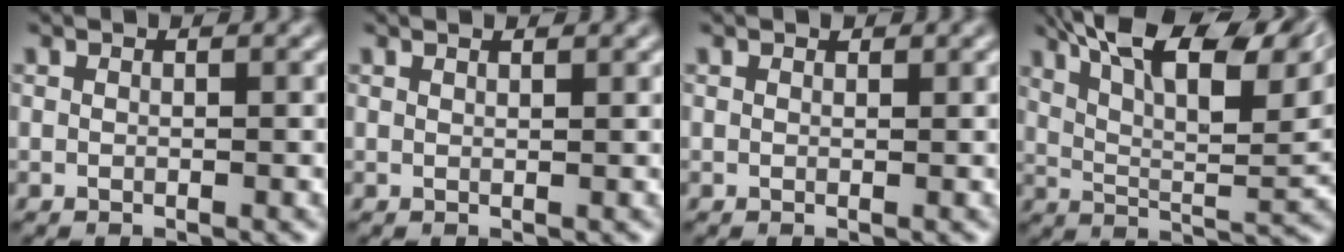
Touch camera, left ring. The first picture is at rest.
{"total": 1.4, "force": [1.0, 0.6, 0.7], "torque": [0.001, 0.015, -0.004]}
{"total": 0.8, "force": [0.7, 0.3, 0.3], "torque": [-0.003, 0.007, -0.002]}
{"total": 13.5, "force": [7.7, 4.4, 10.1], "torque": [-0.179, 0.041, 0.133]}